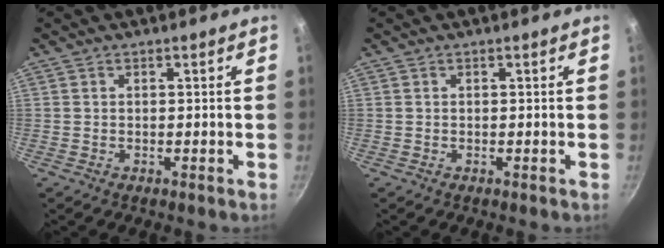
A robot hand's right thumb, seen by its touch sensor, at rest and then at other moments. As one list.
[{"total": 0.0}]